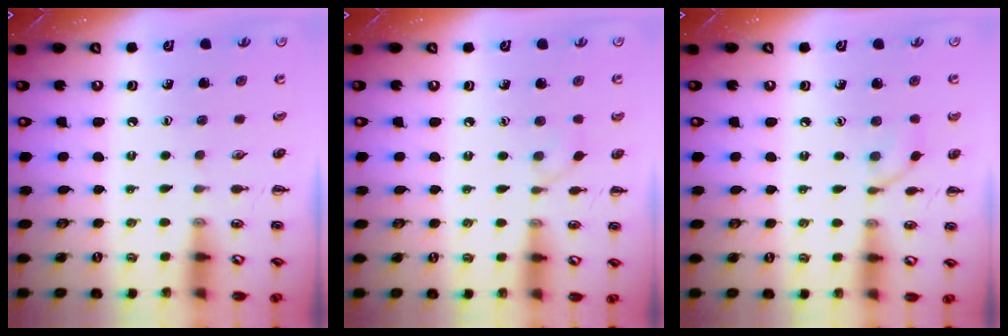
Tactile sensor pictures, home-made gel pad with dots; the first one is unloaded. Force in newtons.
{"total": 2.8, "press": 2.5, "slide": 1.1}
{"total": 4.6, "press": 4.4, "slide": 1.3}